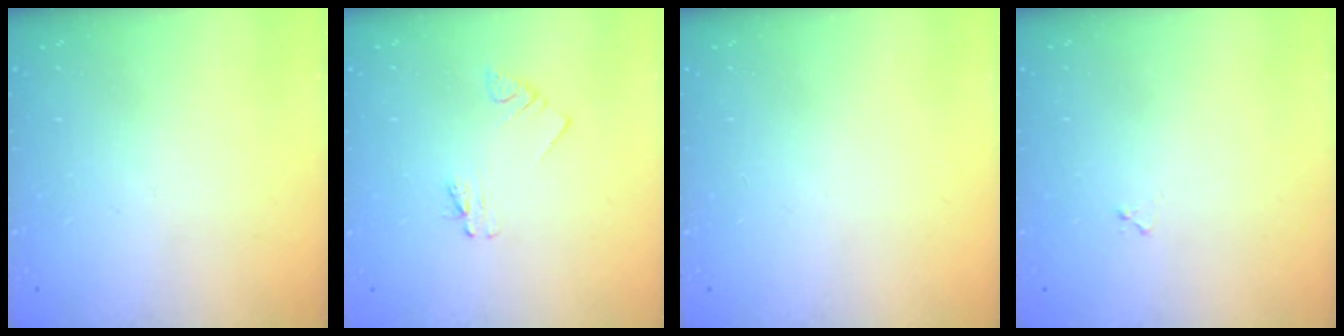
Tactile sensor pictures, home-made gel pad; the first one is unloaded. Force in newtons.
{"total": 1.6, "press": 1.6, "slide": 0.2}
{"total": 0.0}
{"total": 3.4, "press": 3.4, "slide": 0.4}